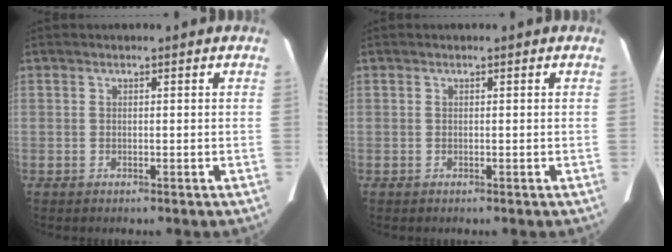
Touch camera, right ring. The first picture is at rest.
{"total": 0.0}